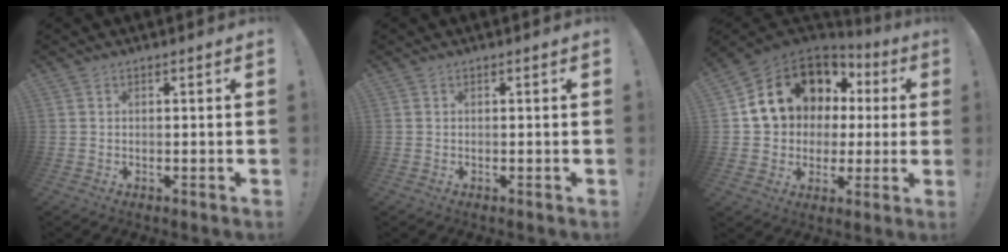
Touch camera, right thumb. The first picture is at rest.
{"total": 0.0}
{"total": 15.9, "force": [6.1, 12.7, 7.3], "torque": [-0.111, -0.029, 0.136]}